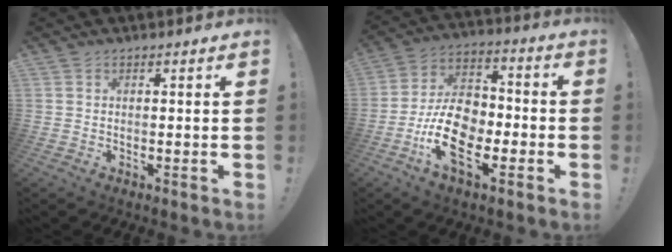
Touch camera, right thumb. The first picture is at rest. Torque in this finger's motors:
{"motor_torque": [0.79, 1.00, 1.47, -1.31, 0.17]}